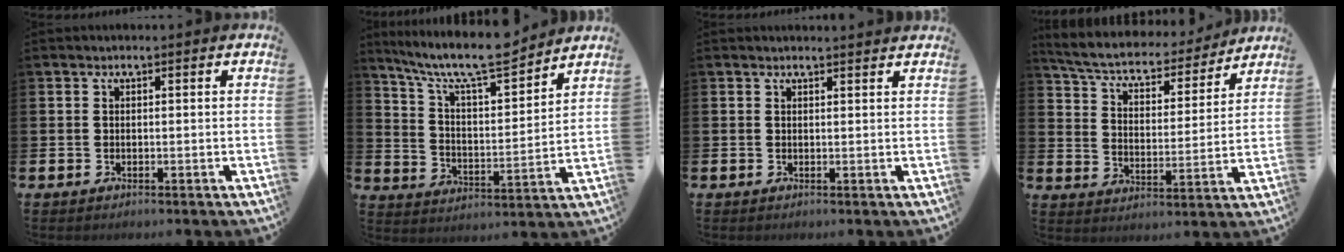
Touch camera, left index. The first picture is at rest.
{"total": 10.4, "force": [9.3, 1.5, 4.5], "torque": [-0.109, -0.064, 0.158]}
{"total": 0.9, "force": [0.9, -0.1, 0.1], "torque": [0.006, -0.005, 0.014]}
{"total": 6.1, "force": [5.4, 2.0, 2.1], "torque": [-0.073, -0.040, 0.088]}